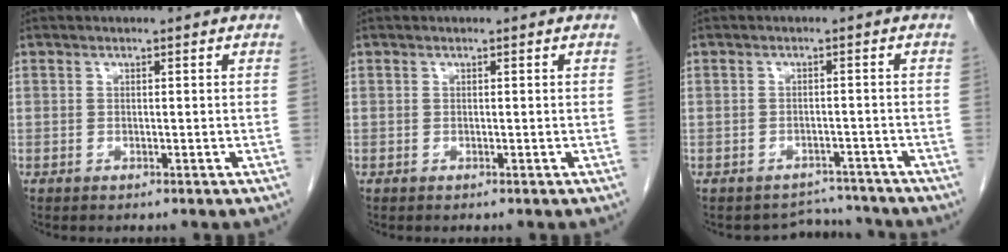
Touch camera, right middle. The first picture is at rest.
{"total": 0.0}
{"total": 3.8, "force": [-3.4, 1.2, -1.0], "torque": [0.015, 0.016, -0.042]}